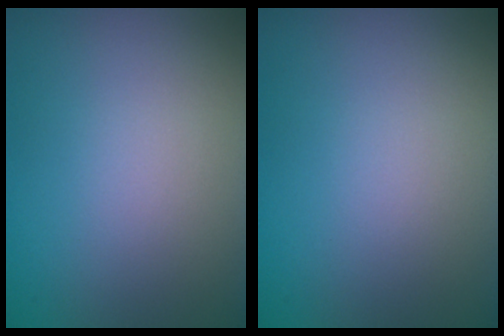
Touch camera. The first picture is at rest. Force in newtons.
{"total": 0.0}